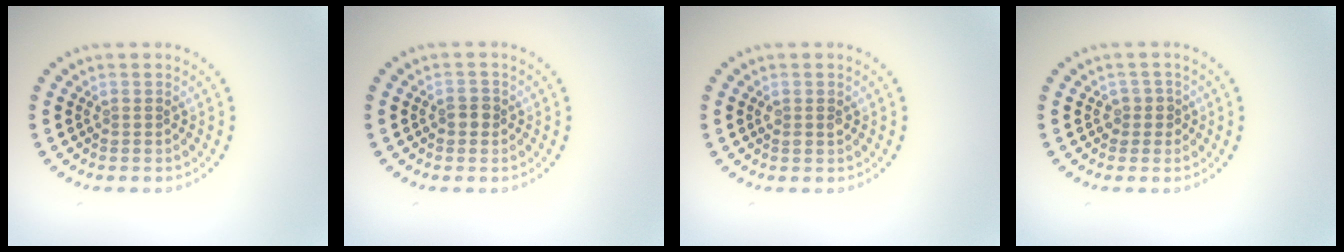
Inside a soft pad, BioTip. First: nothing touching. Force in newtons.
{"total": 1.3, "press": 1.3, "slide": 0.3}
{"total": 1.2, "press": 1.1, "slide": 0.3}
{"total": 1.6, "press": 1.2, "slide": 1.0}